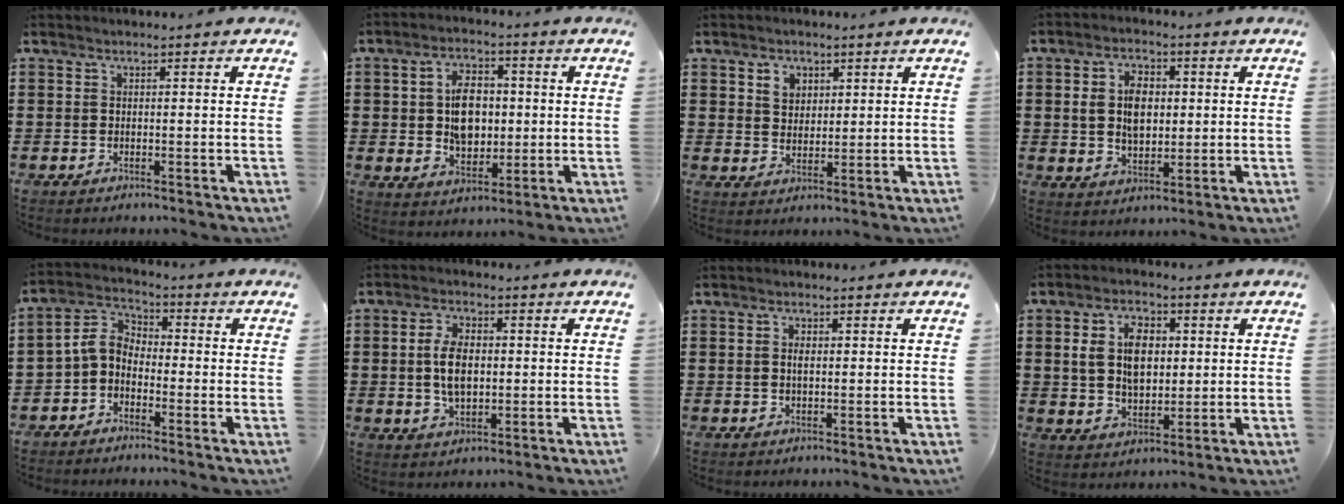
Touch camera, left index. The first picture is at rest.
{"total": 7.8, "force": [0.7, 5.1, 5.8], "torque": [-0.111, 0.011, 0.007]}
{"total": 3.2, "force": [1.9, 2.4, 0.9], "torque": [-0.019, 0.007, 0.033]}
{"total": 6.4, "force": [0.9, 4.4, 4.7], "torque": [-0.099, 0.013, 0.010]}
{"total": 4.2, "force": [-1.6, 3.0, 2.4], "torque": [-0.082, -0.002, -0.046]}
{"total": 6.4, "force": [0.3, 3.5, 5.3], "torque": [-0.109, 0.006, -0.001]}
{"total": 1.3, "force": [0.2, 0.7, 1.1], "torque": [-0.024, 0.004, 0.004]}
{"total": 7.9, "force": [1.6, 5.1, 5.7], "torque": [-0.123, 0.015, 0.024]}